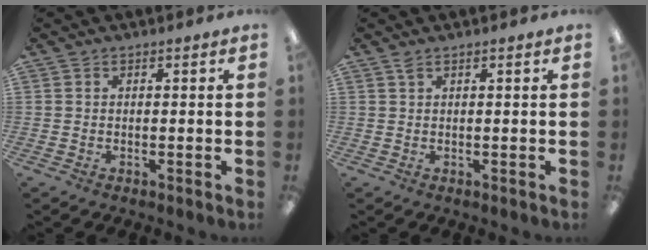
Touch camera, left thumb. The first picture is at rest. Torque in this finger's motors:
{"motor_torque": [0.13, 0.00, 0.10, 0.10, 0.00]}